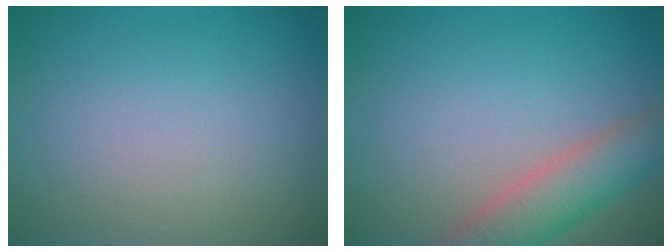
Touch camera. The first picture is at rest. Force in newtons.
{"total": 5.1, "press": 5.0, "slide": 0.4}